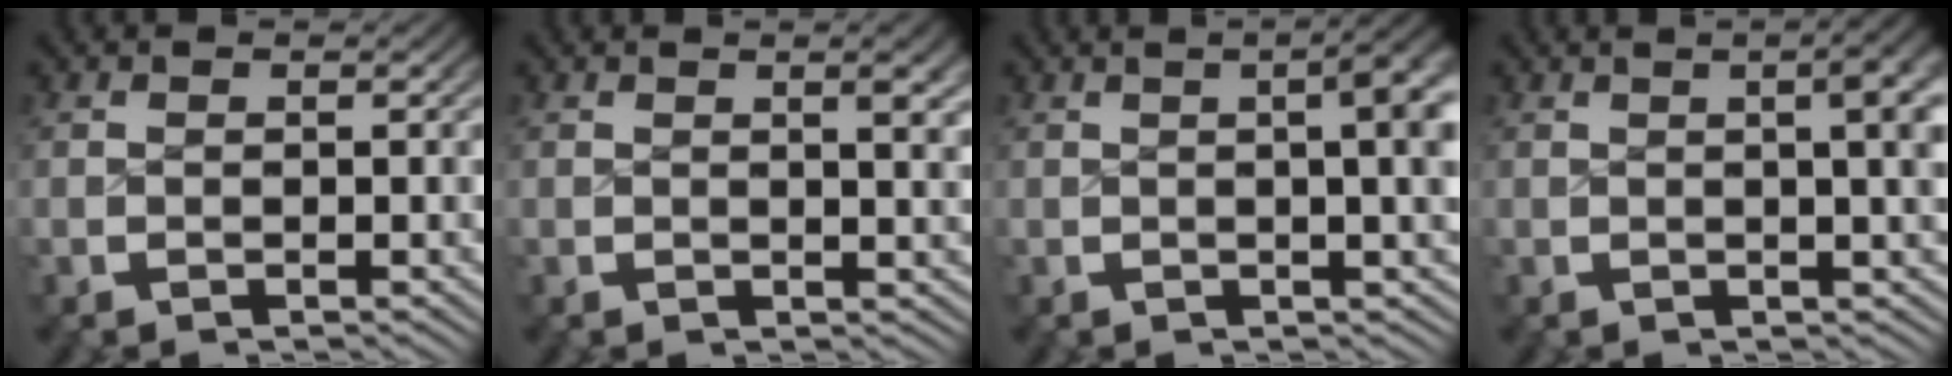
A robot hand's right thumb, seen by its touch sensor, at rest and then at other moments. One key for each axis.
{"total": 2.1, "fx": 0.6, "fy": 0.4, "fz": 1.9, "tx": -0.023, "ty": -0.003, "tz": 0.012}
{"total": 8.5, "fx": 2.4, "fy": 3.9, "fz": 7.2, "tx": -0.060, "ty": 0.032, "tz": 0.017}
{"total": 7.0, "fx": 2.0, "fy": 2.8, "fz": 6.1, "tx": -0.055, "ty": 0.021, "tz": 0.020}